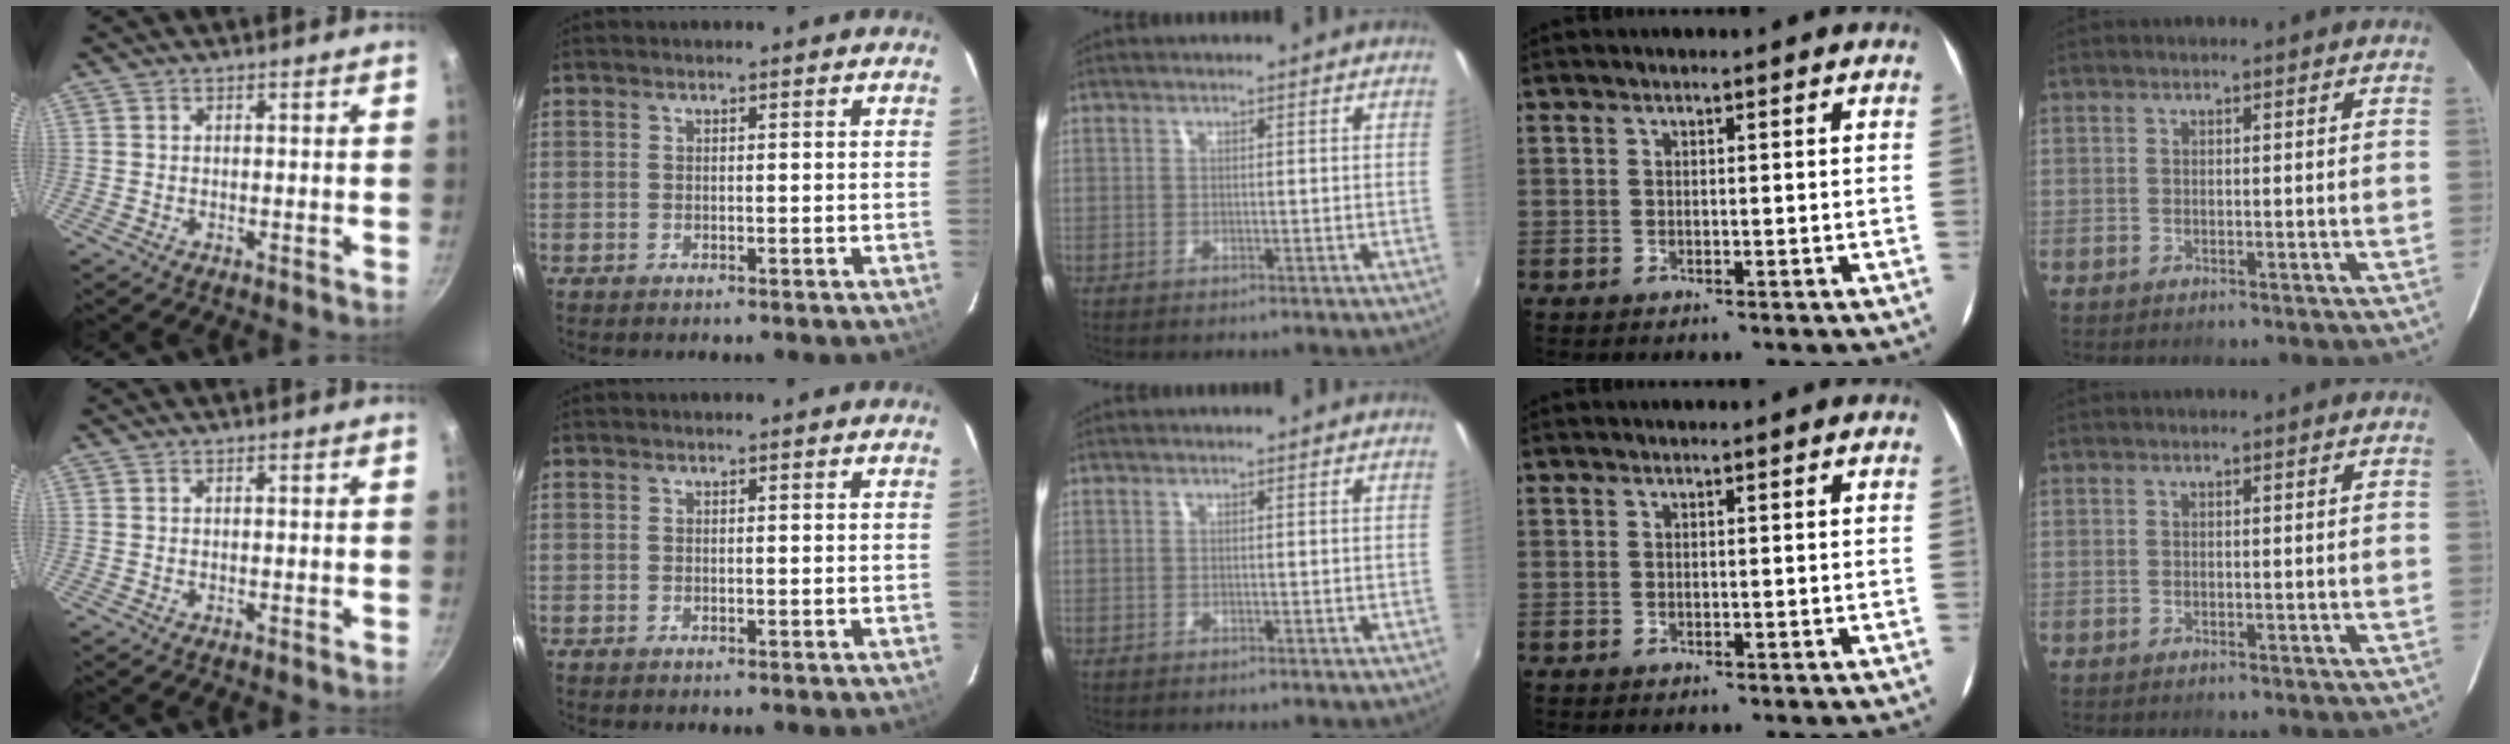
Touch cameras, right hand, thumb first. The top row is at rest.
{}